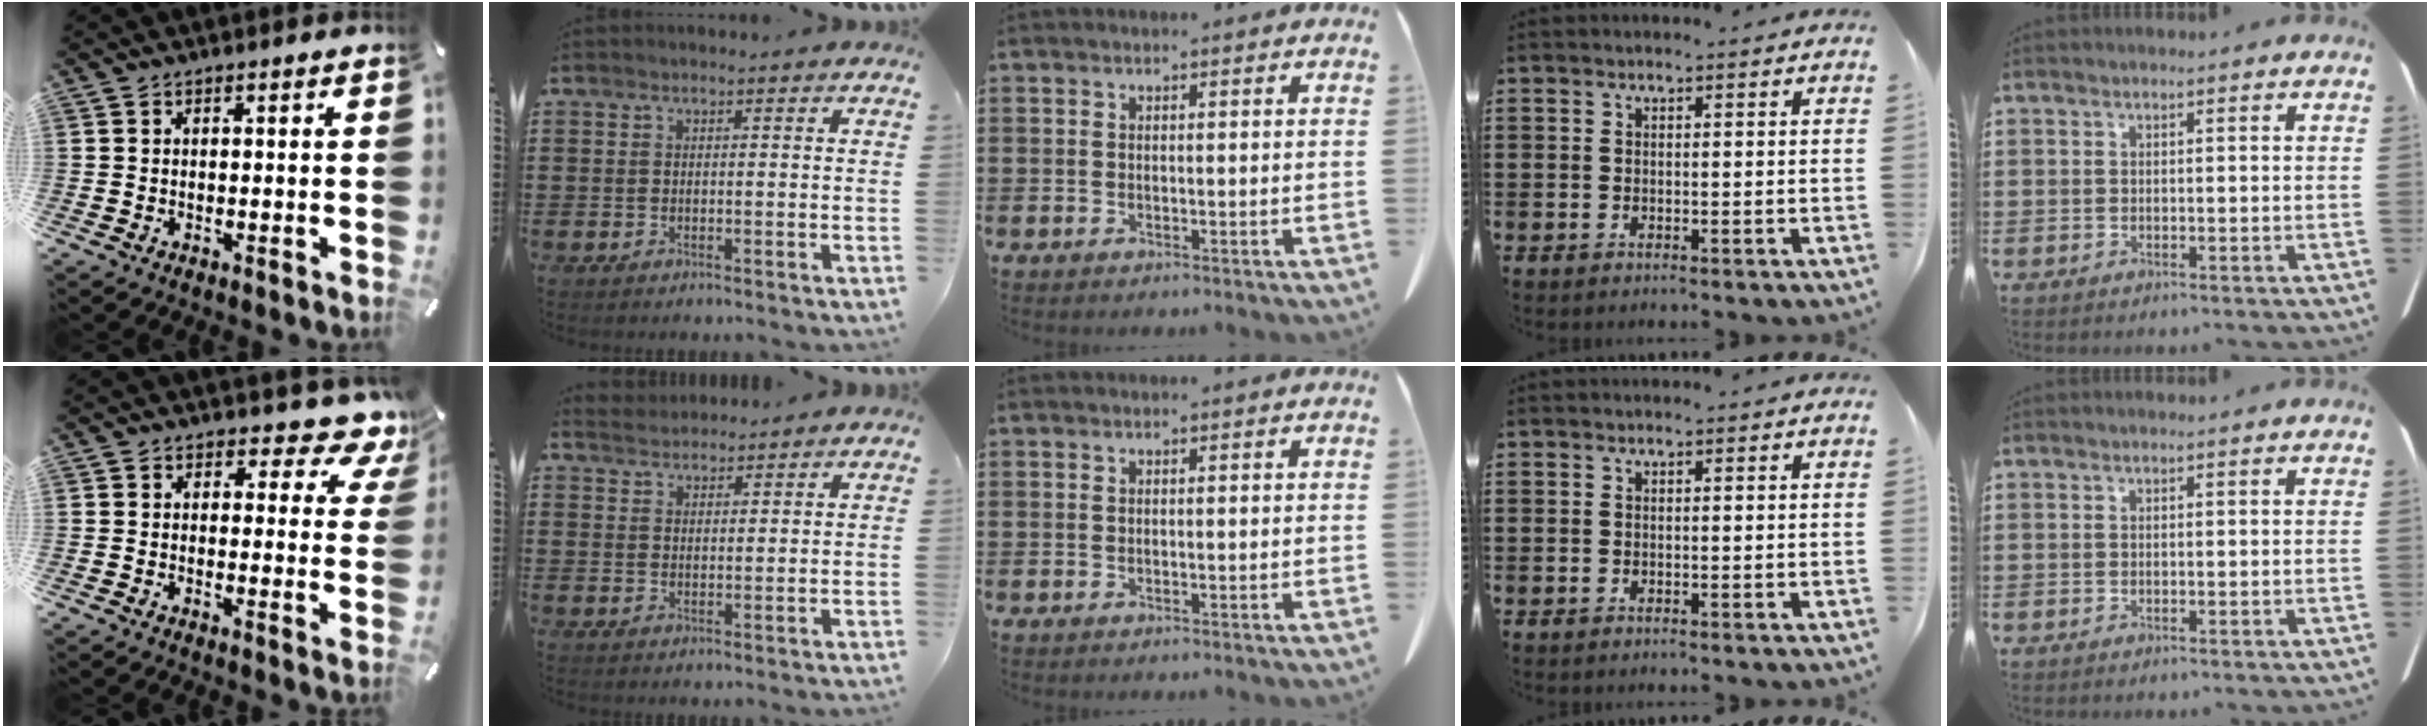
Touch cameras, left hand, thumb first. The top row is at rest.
{"thumb": {"total": 6.3, "force": [4.7, 3.1, 2.8], "torque": [-0.024, -0.039, 0.075]}, "index": {"total": 2.4, "force": [2.4, 0.2, -0.4], "torque": [0.000, -0.001, 0.048]}}